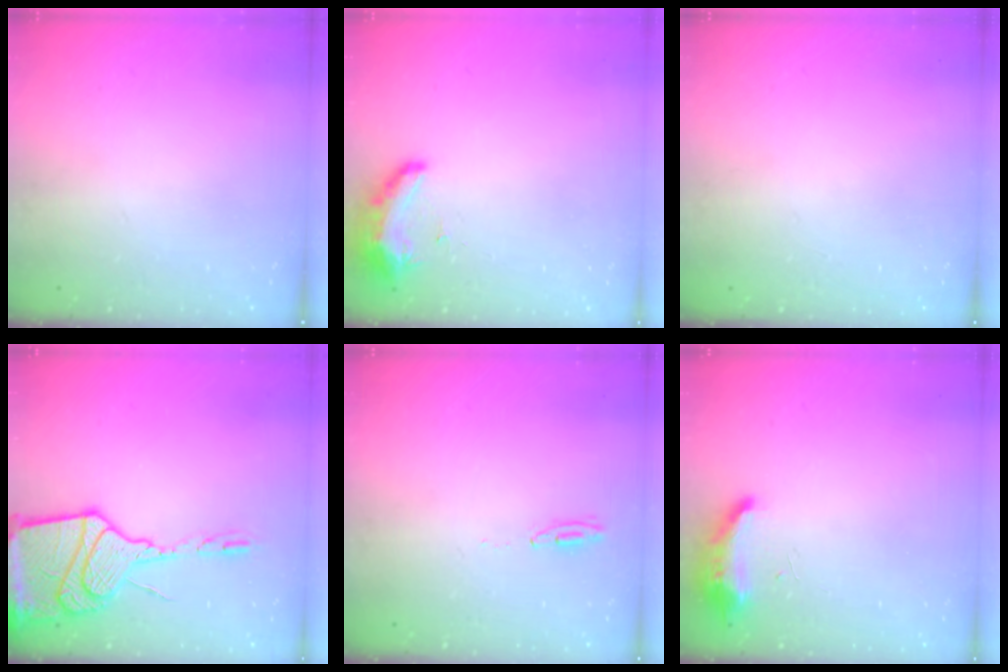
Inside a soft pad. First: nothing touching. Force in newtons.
{"total": 16.2, "press": 11.0, "slide": 11.9}
{"total": 0.0}
{"total": 24.1, "press": 21.5, "slide": 10.8}
{"total": 4.1, "press": 3.1, "slide": 2.6}
{"total": 8.5, "press": 8.4, "slide": 1.6}